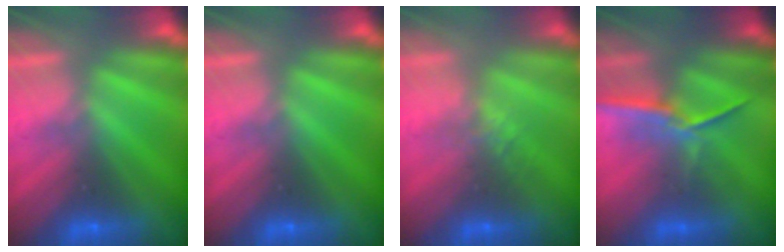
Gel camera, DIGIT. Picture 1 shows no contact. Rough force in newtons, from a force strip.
{"total": 0.0}
{"total": 2.2}
{"total": 1.2}